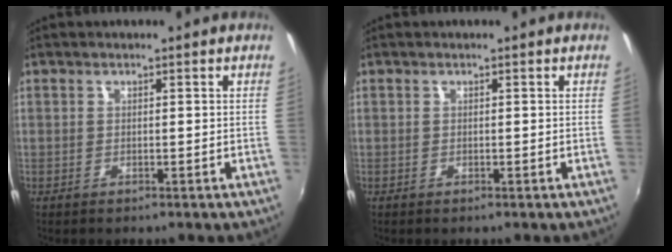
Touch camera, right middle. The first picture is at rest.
{"total": 0.0}